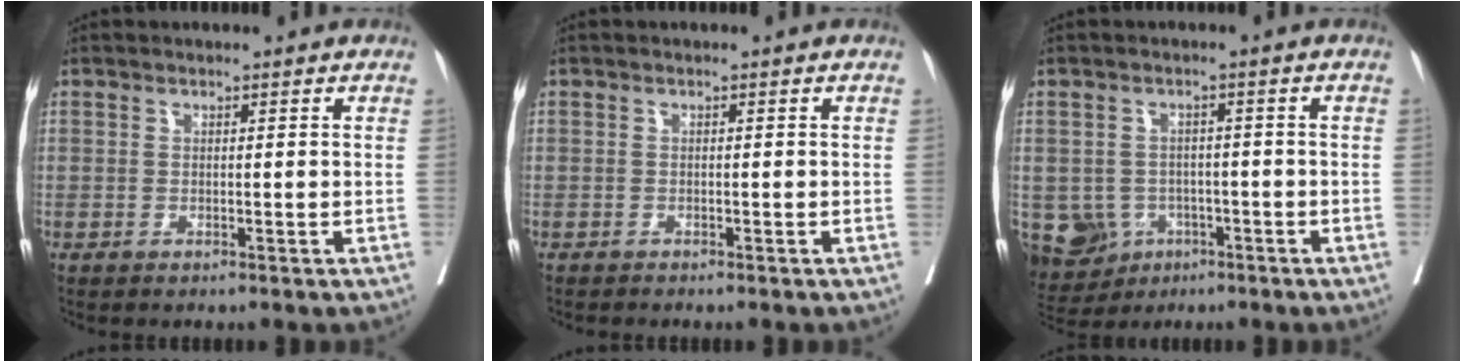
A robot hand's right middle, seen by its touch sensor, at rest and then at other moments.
{"total": 0.5, "force": [-0.5, 0.0, 0.0], "torque": [-0.002, -0.001, -0.015]}
{"total": 7.8, "force": [-3.1, 6.8, 2.2], "torque": [-0.053, 0.004, -0.037]}